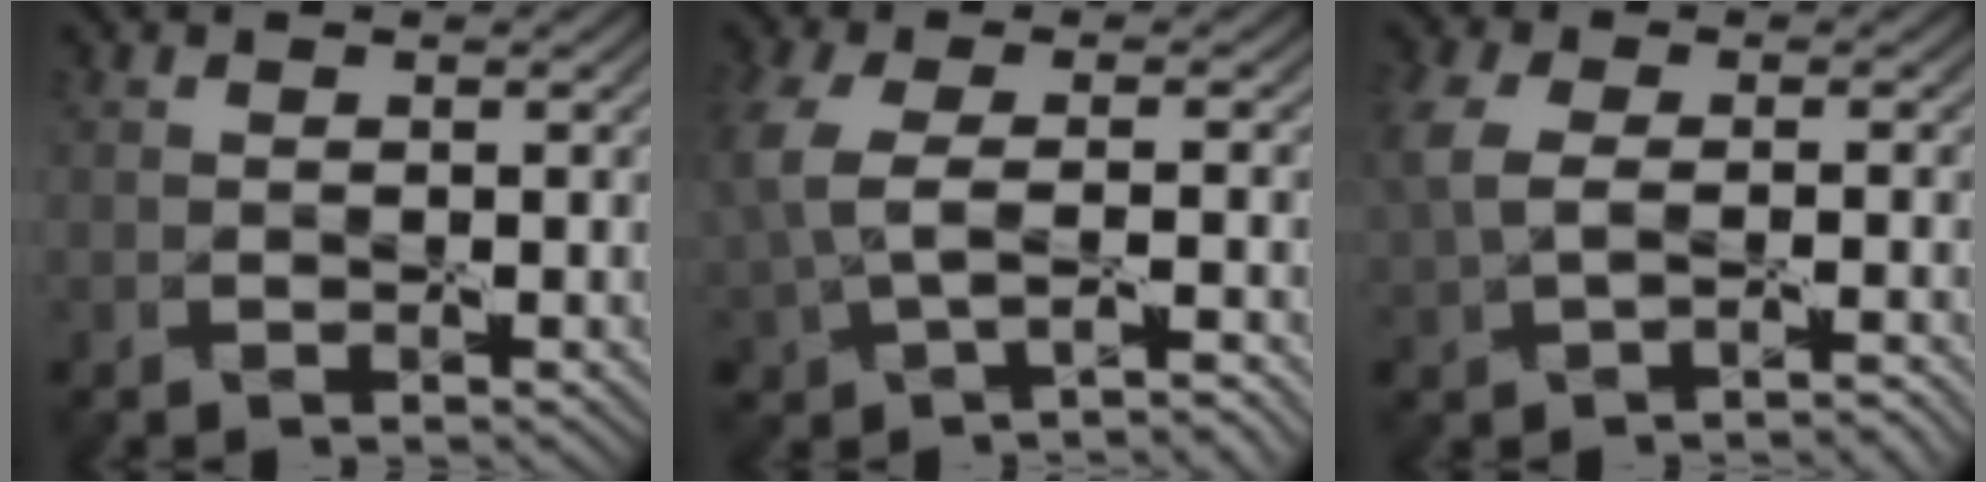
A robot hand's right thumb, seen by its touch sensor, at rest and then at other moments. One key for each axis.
{"total": 4.3, "fx": -0.8, "fy": 1.7, "fz": 3.9, "tx": -0.108, "ty": -0.008, "tz": -0.017}
{"total": 3.9, "fx": -0.4, "fy": 2.1, "fz": 3.3, "tx": -0.082, "ty": 0.000, "tz": -0.005}